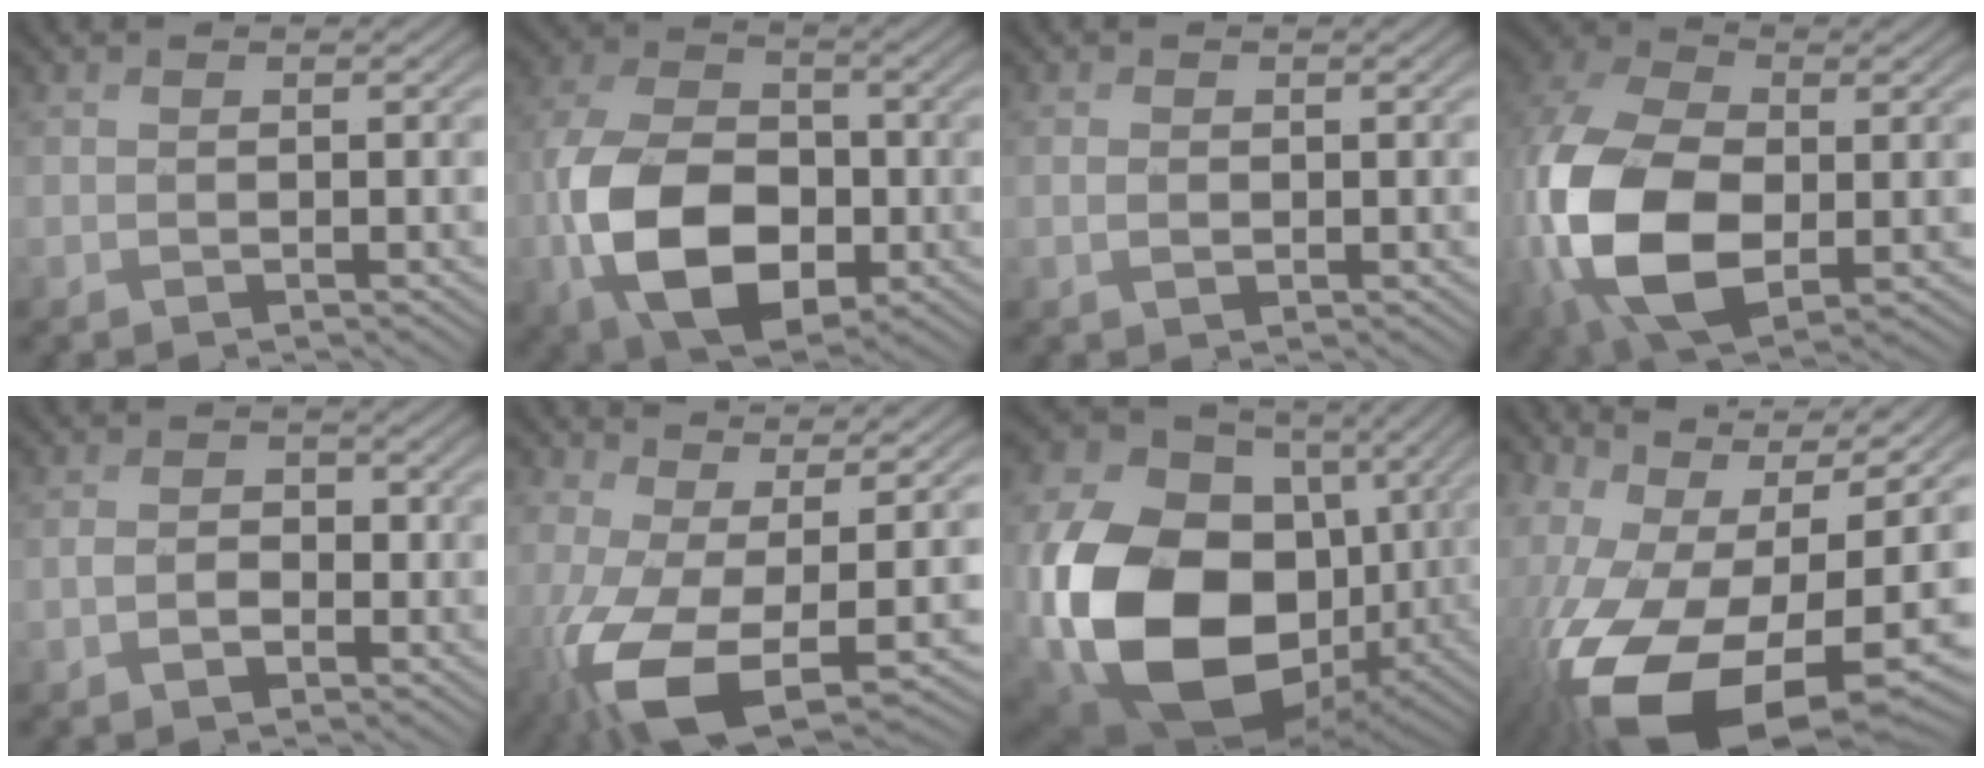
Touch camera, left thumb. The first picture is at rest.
{"total": 14.0, "force": [-3.8, 9.0, 10.0], "torque": [-0.237, -0.028, -0.080]}
{"total": 1.2, "force": [0.0, 0.8, 0.9], "torque": [-0.021, -0.002, 0.001]}
{"total": 18.7, "force": [-2.9, 11.8, 14.2], "torque": [-0.355, -0.035, -0.039]}
{"total": 2.8, "force": [-1.1, 2.0, 1.6], "torque": [-0.031, 0.002, -0.022]}
{"total": 12.4, "force": [-1.9, 6.5, 10.4], "torque": [-0.250, -0.033, -0.021]}
{"total": 21.6, "force": [-3.0, 15.6, 14.5], "torque": [-0.367, -0.049, -0.034]}
{"total": 20.7, "force": [-4.4, 12.2, 16.2], "torque": [-0.332, -0.074, -0.032]}